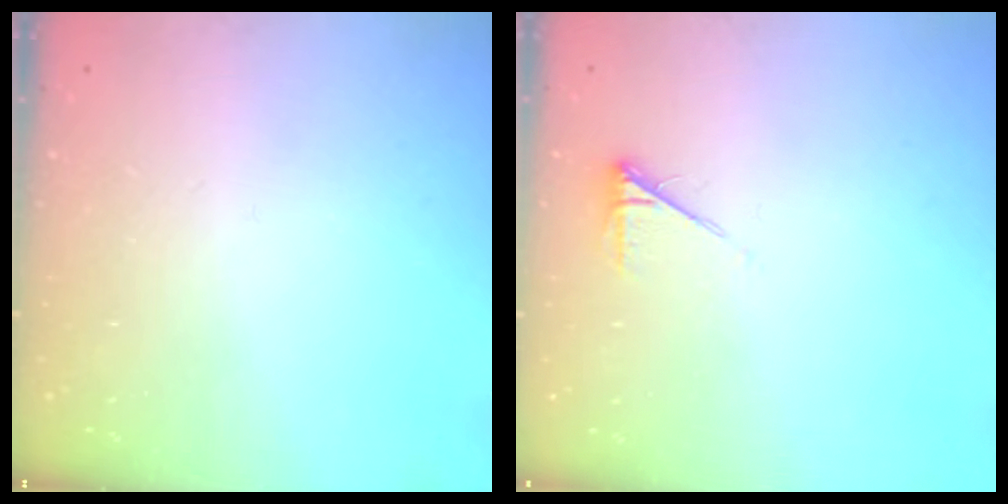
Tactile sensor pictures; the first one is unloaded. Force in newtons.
{"total": 3.5, "press": 3.5, "slide": 0.6}